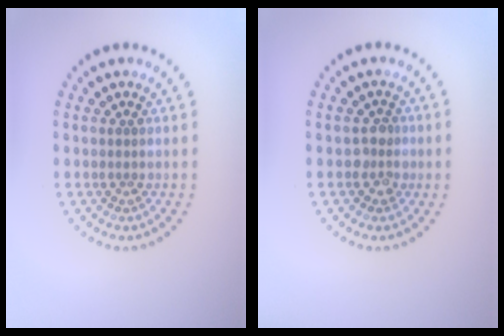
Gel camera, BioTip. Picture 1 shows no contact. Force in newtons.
{"total": 1.8, "press": 1.6, "slide": 0.6}